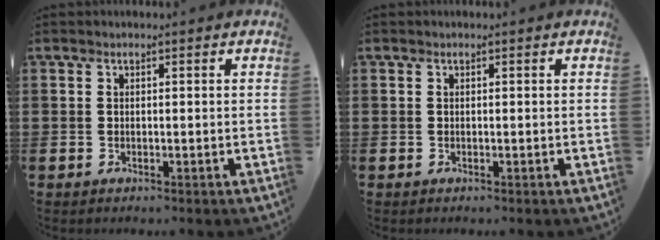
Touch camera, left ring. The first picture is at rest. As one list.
[{"total": 0.0}]